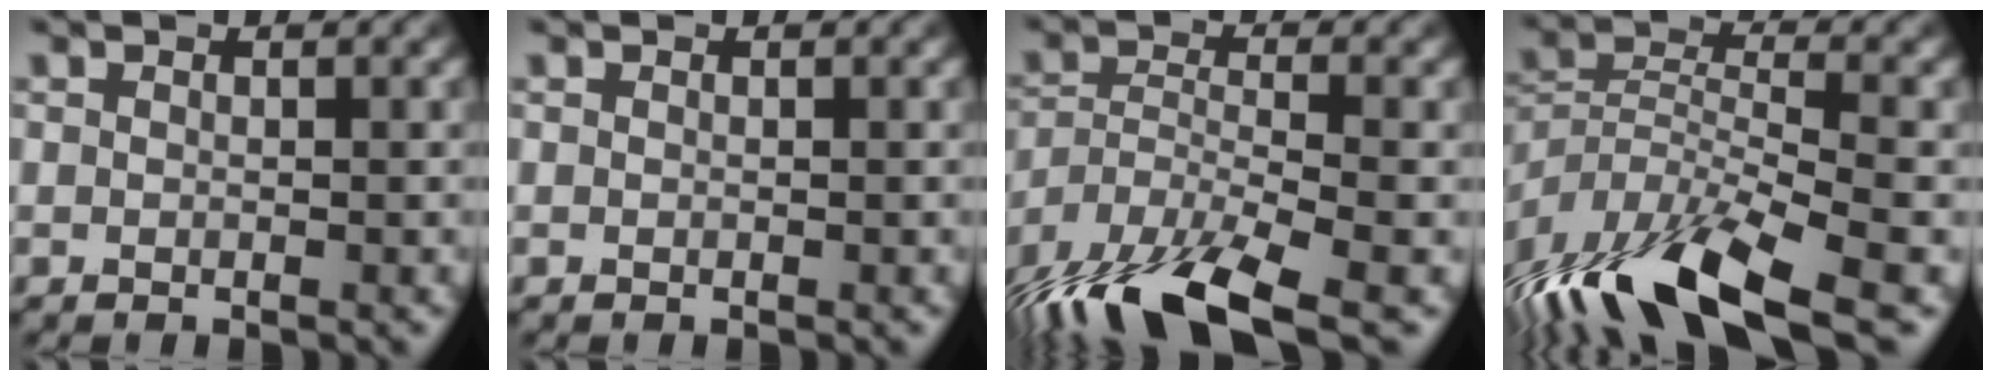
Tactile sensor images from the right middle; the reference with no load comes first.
{"total": 0.0}
{"total": 11.0, "force": [-7.9, 3.0, 7.0], "torque": [-0.140, -0.010, -0.152]}
{"total": 12.4, "force": [-8.7, 3.3, 8.2], "torque": [-0.155, -0.003, -0.159]}